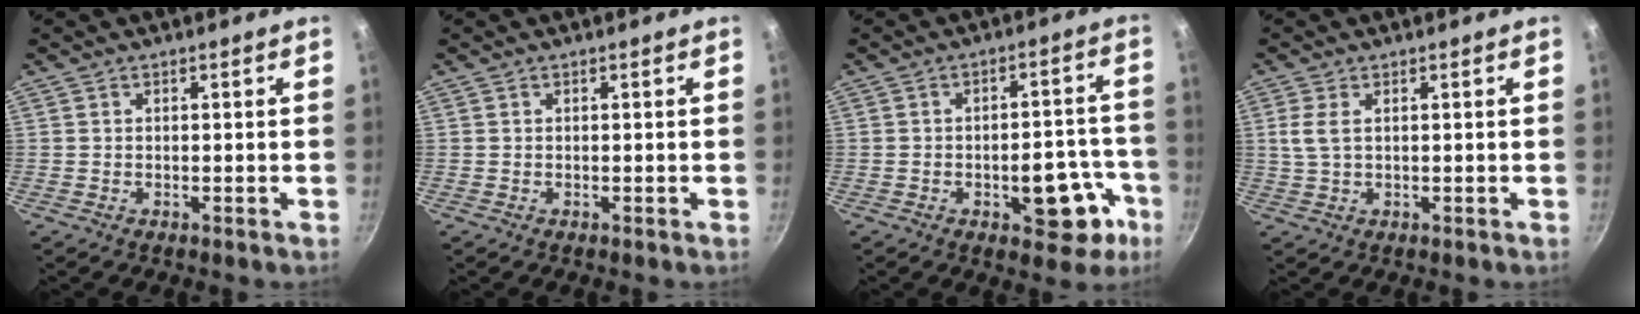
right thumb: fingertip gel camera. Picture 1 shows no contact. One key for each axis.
{"total": 0.0}
{"total": 13.7, "fx": -4.9, "fy": 7.0, "fz": 10.6, "tx": -0.083, "ty": 0.042, "tz": -0.060}
{"total": 3.3, "fx": 0.8, "fy": 1.6, "fz": 2.8, "tx": -0.062, "ty": 0.002, "tz": 0.018}